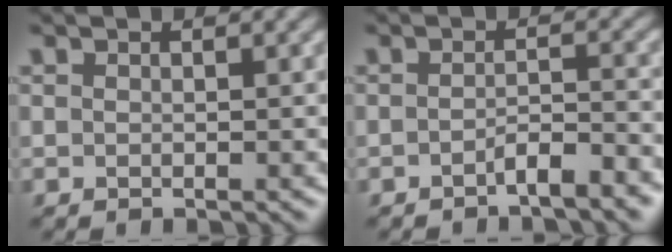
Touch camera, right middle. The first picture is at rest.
{"total": 2.5, "force": [-1.6, 0.5, 1.8], "torque": [-0.029, 0.008, -0.031]}